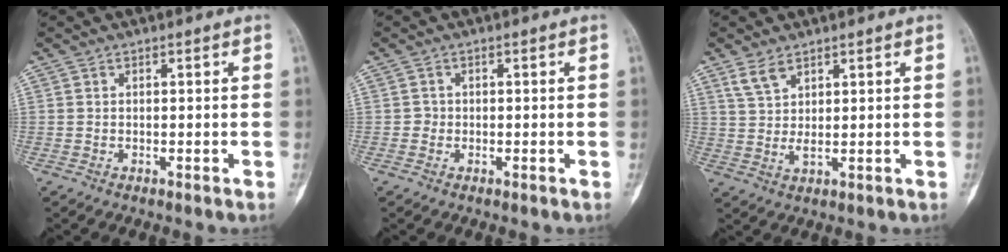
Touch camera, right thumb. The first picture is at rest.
{"total": 1.0, "force": [-0.2, 1.0, 0.1], "torque": [0.004, 0.005, -0.006]}
{"total": 4.3, "force": [2.8, 1.8, 2.6], "torque": [-0.053, -0.014, 0.064]}